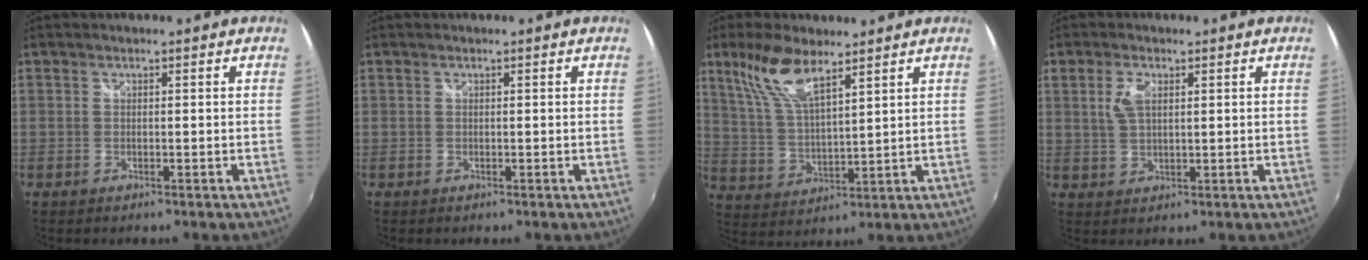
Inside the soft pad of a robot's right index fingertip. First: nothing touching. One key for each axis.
{"total": 0.0}
{"total": 10.4, "fx": 6.9, "fy": 3.0, "fz": 7.2, "tx": -0.147, "ty": 0.008, "tz": 0.144}
{"total": 4.0, "fx": 1.4, "fy": 2.0, "fz": 3.2, "tx": -0.062, "ty": 0.004, "tz": 0.027}